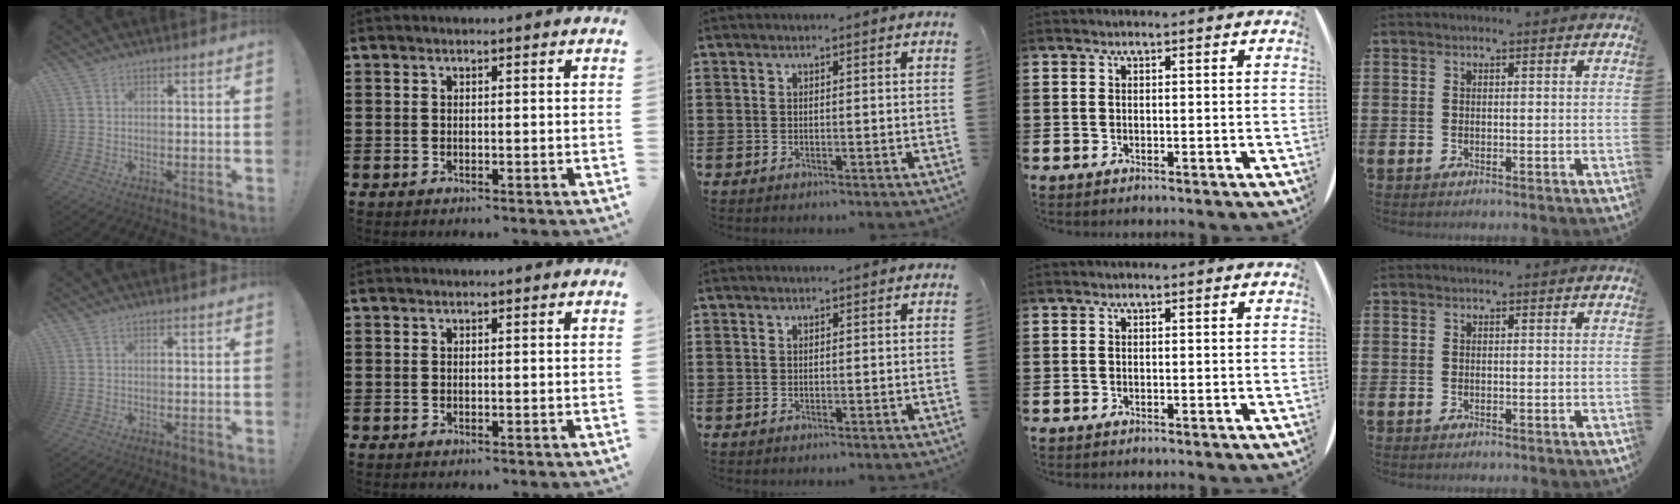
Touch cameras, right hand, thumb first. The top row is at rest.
{}